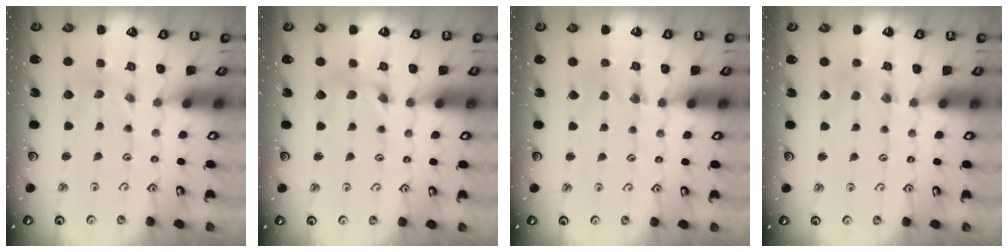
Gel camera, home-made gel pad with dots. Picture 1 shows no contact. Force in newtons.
{"total": 2.7, "press": 2.7, "slide": 0.2}
{"total": 1.0, "press": 1.0, "slide": 0.3}
{"total": 1.0, "press": 1.0, "slide": 0.1}